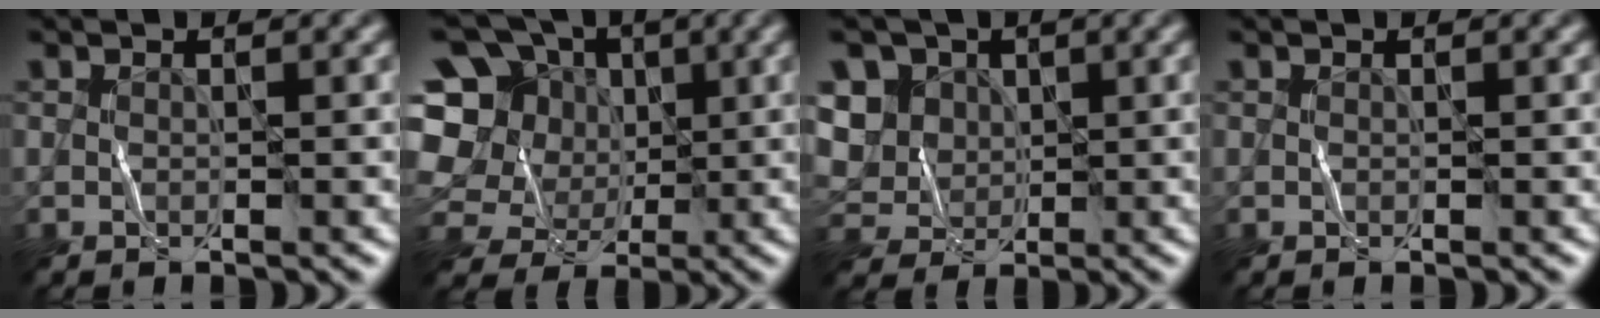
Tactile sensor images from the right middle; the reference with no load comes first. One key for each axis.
{"total": 13.1, "fx": 0.3, "fy": 11.8, "fz": 5.6, "tx": -0.158, "ty": 0.026, "tz": -0.016}
{"total": 6.4, "fx": 1.9, "fy": 5.4, "fz": 2.8, "tx": -0.068, "ty": 0.017, "tz": 0.024}
{"total": 0.0}